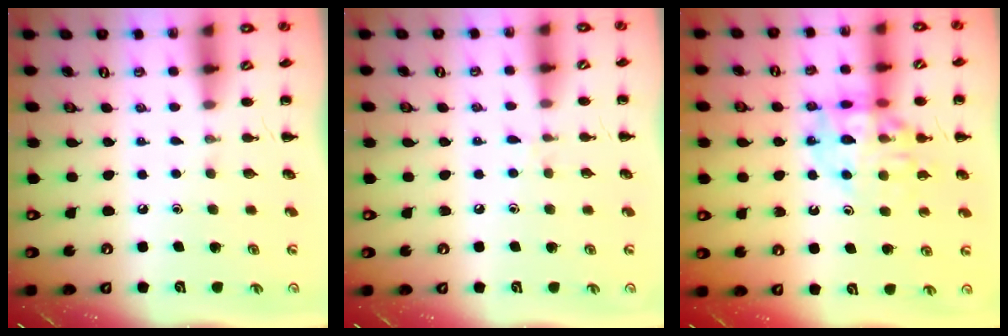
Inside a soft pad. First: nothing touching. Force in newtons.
{"total": 4.1, "press": 3.9, "slide": 1.2}
{"total": 14.1, "press": 13.9, "slide": 2.4}